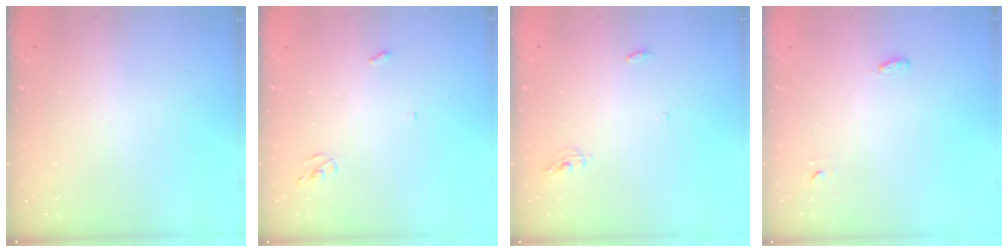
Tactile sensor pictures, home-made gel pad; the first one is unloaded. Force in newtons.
{"total": 2.6, "press": 2.6, "slide": 0.2}
{"total": 4.2, "press": 4.2, "slide": 0.4}
{"total": 2.8, "press": 2.7, "slide": 0.6}